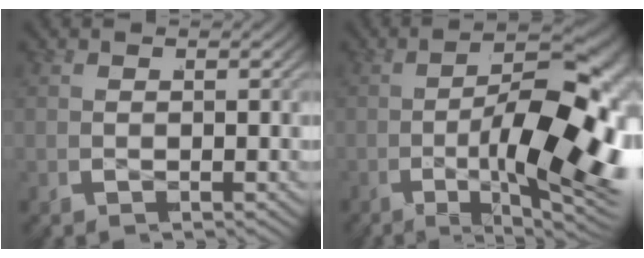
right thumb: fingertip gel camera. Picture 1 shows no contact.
{"total": 16.1, "force": [-2.8, 6.8, 14.3], "torque": [-0.239, -0.029, -0.030]}